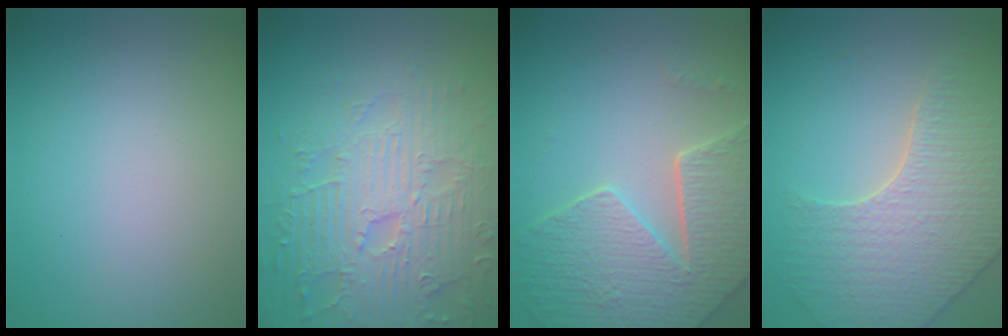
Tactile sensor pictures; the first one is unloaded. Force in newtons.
{"total": 7.1, "press": 5.6, "slide": 4.4}
{"total": 7.9, "press": 5.8, "slide": 5.5}
{"total": 4.5, "press": 4.3, "slide": 1.1}